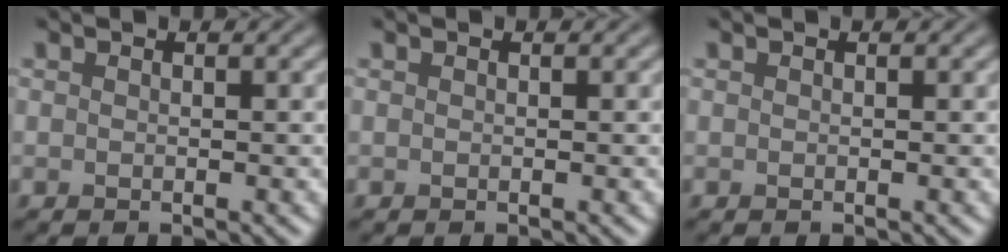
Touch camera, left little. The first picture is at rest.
{"total": 0.0}
{"total": 0.0}